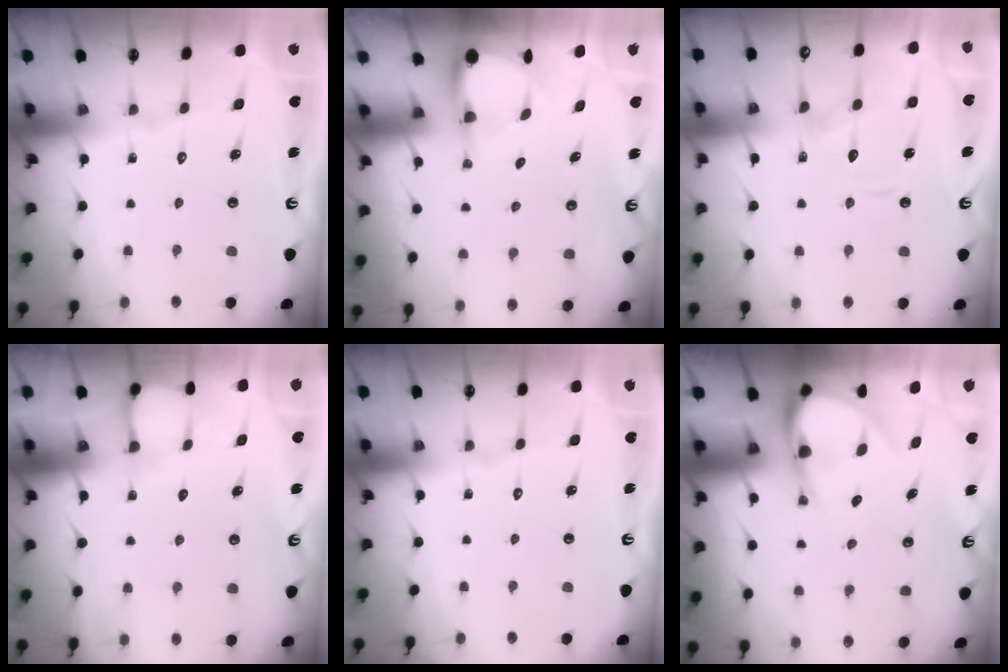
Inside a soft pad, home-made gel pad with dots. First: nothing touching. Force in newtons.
{"total": 3.4, "press": 3.4, "slide": 0.1}
{"total": 10.1, "press": 10.0, "slide": 1.1}
{"total": 3.2, "press": 3.1, "slide": 0.4}
{"total": 0.0}
{"total": 7.6, "press": 7.6, "slide": 0.7}